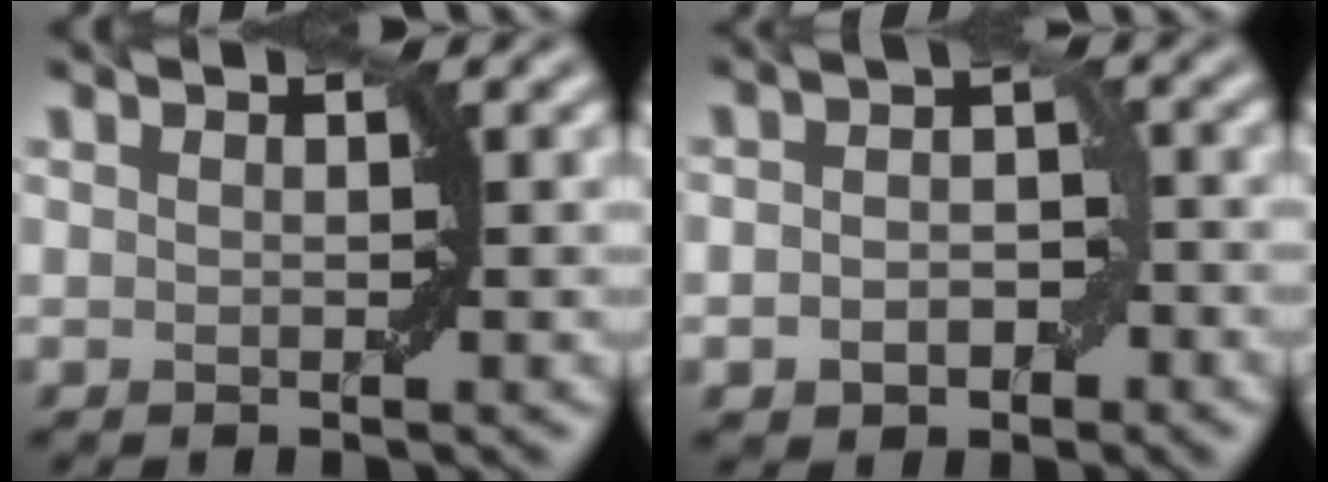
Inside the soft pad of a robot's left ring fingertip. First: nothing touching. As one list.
[{"total": 3.6, "force": [-1.1, 2.6, 2.2], "torque": [-0.024, -0.001, -0.022]}]